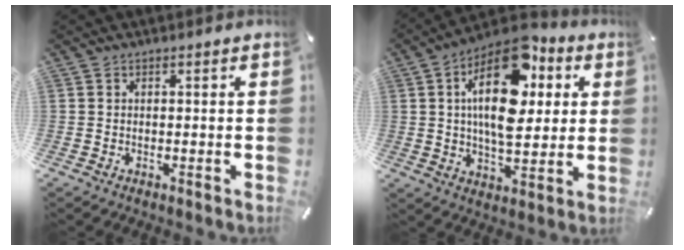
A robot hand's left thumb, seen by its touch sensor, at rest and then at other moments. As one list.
[{"total": 20.7, "force": [6.6, 11.3, 16.0], "torque": [-0.276, -0.024, 0.106]}]